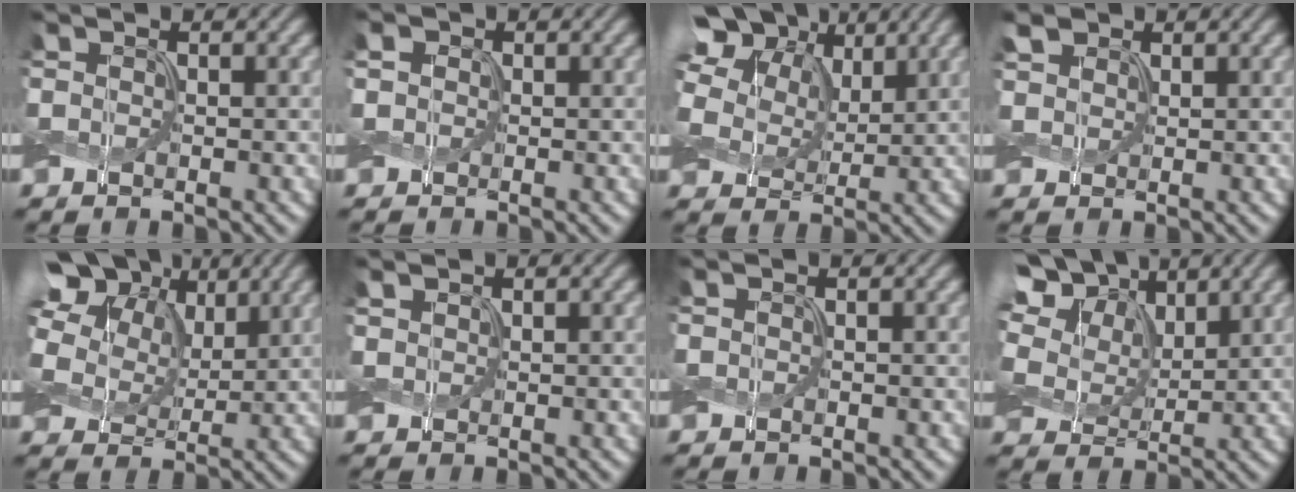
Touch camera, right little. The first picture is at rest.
{"total": 1.3, "force": [0.4, 1.1, 0.5], "torque": [-0.015, 0.007, 0.001]}
{"total": 12.0, "force": [3.5, 8.9, 7.2], "torque": [-0.191, 0.043, 0.058]}
{"total": 2.2, "force": [1.2, 1.5, 1.0], "torque": [-0.031, 0.006, 0.020]}
{"total": 13.3, "force": [4.0, 10.0, 7.9], "torque": [-0.212, 0.049, 0.069]}
{"total": 0.7, "force": [0.5, 0.4, 0.3], "torque": [-0.008, 0.003, 0.011]}
{"total": 0.0}
{"total": 11.9, "force": [4.8, 8.5, 6.8], "torque": [-0.153, 0.036, 0.065]}